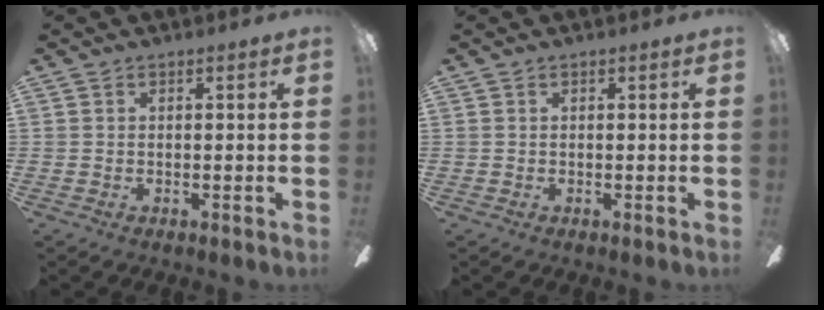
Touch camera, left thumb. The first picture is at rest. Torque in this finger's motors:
{"motor_torque": [-0.10, 0.10, 0.00, 0.01, 0.00]}